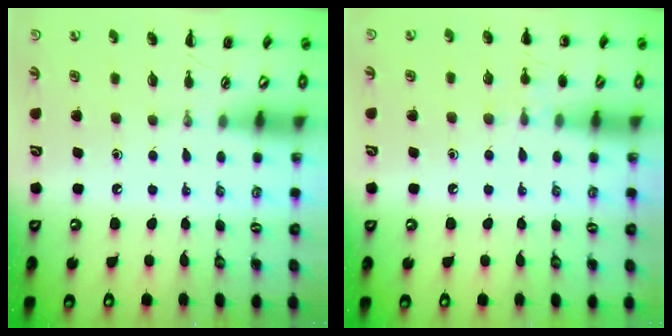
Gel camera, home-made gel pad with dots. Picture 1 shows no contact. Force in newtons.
{"total": 6.0, "press": 5.7, "slide": 2.0}